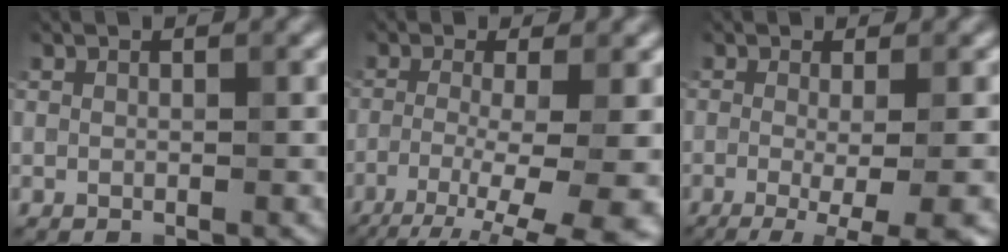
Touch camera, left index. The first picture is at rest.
{"total": 10.1, "force": [-4.9, 3.1, 8.3], "torque": [-0.132, -0.024, -0.068]}
{"total": 8.2, "force": [-2.2, 2.7, 7.4], "torque": [-0.073, -0.007, -0.031]}